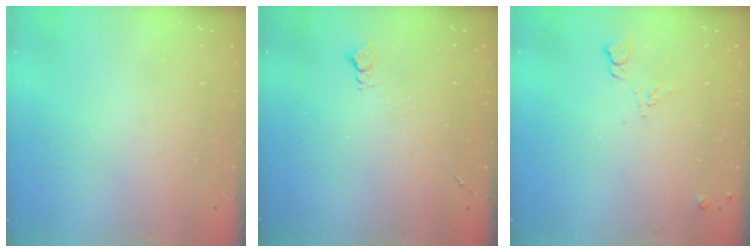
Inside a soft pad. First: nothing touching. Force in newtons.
{"total": 2.6, "press": 2.6, "slide": 0.4}
{"total": 6.6, "press": 6.5, "slide": 0.9}